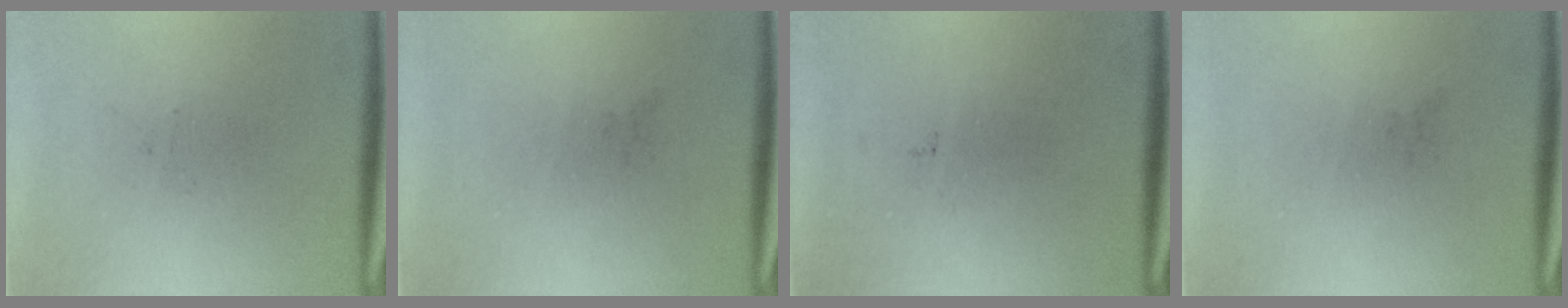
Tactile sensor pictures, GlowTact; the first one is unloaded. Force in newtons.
{"total": 0.0}
{"total": 0.0}
{"total": 0.0}